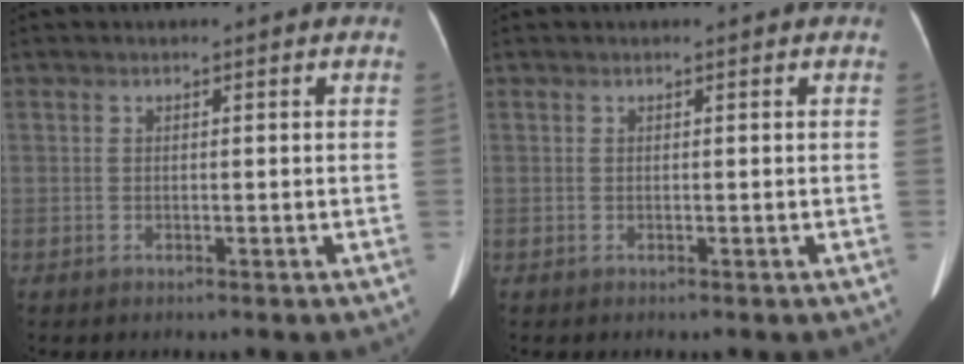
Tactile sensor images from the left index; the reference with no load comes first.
{"total": 0.0}